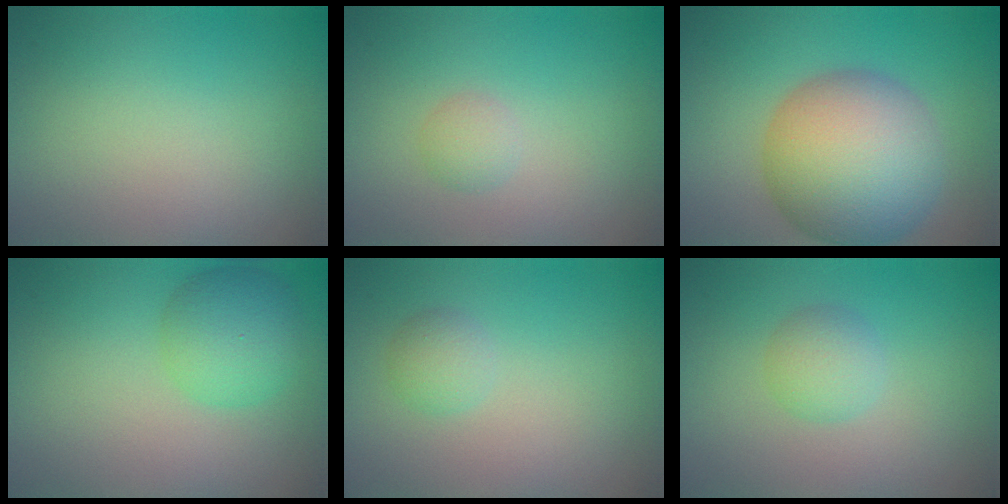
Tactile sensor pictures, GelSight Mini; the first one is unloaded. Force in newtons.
{"total": 1.1, "press": 1.1, "slide": 0.0}
{"total": 10.4, "press": 10.4, "slide": 0.2}
{"total": 4.2, "press": 4.2, "slide": 0.2}
{"total": 1.3, "press": 1.3, "slide": 0.0}
{"total": 2.0, "press": 2.0, "slide": 0.0}